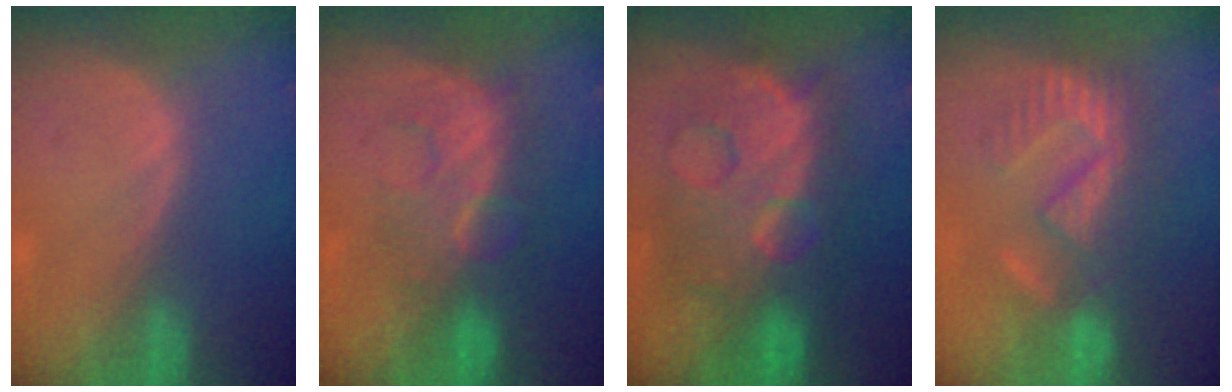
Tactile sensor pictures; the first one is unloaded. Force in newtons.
{"total": 7.9, "press": 7.5, "slide": 2.7}
{"total": 12.4, "press": 12.3, "slide": 1.2}
{"total": 8.4, "press": 8.2, "slide": 1.9}